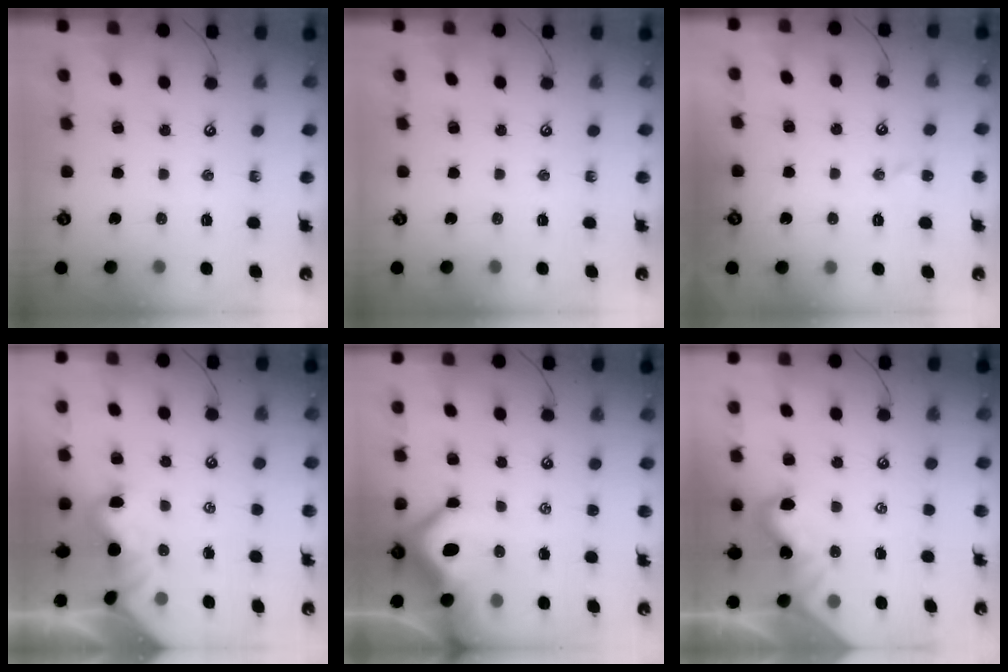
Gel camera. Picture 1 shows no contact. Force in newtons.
{"total": 0.0}
{"total": 2.8, "press": 2.7, "slide": 0.6}
{"total": 1.5, "press": 1.3, "slide": 0.7}
{"total": 6.7, "press": 6.6, "slide": 1.3}
{"total": 2.0, "press": 1.9, "slide": 0.4}